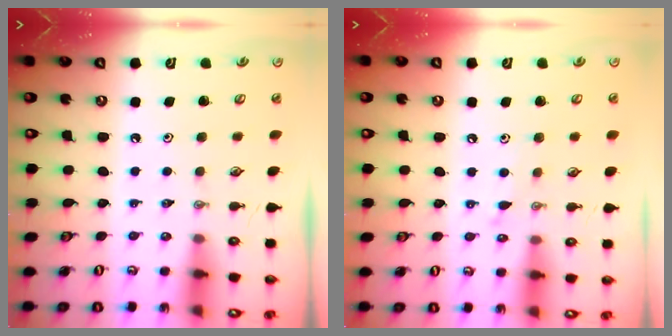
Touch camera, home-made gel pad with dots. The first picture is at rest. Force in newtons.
{"total": 6.0, "press": 6.0, "slide": 0.4}